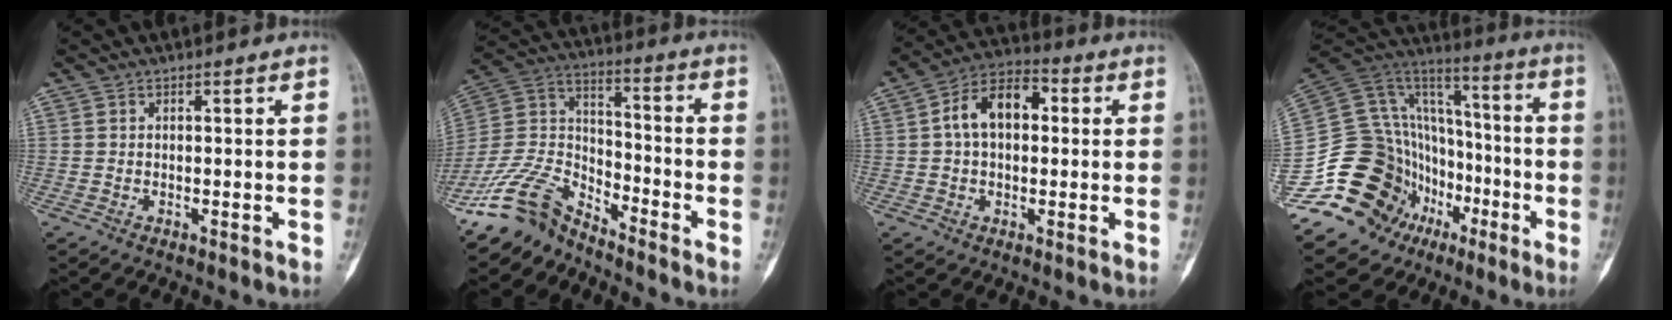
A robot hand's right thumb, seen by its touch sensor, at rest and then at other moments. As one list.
[{"total": 11.8, "force": [-10.4, 4.5, 3.1], "torque": [-0.057, 0.087, -0.218]}, {"total": 10.9, "force": [1.4, 6.9, 8.2], "torque": [-0.130, 0.030, 0.016]}, {"total": 25.5, "force": [-10.7, 20.9, 10.2], "torque": [-0.148, 0.151, -0.170]}]